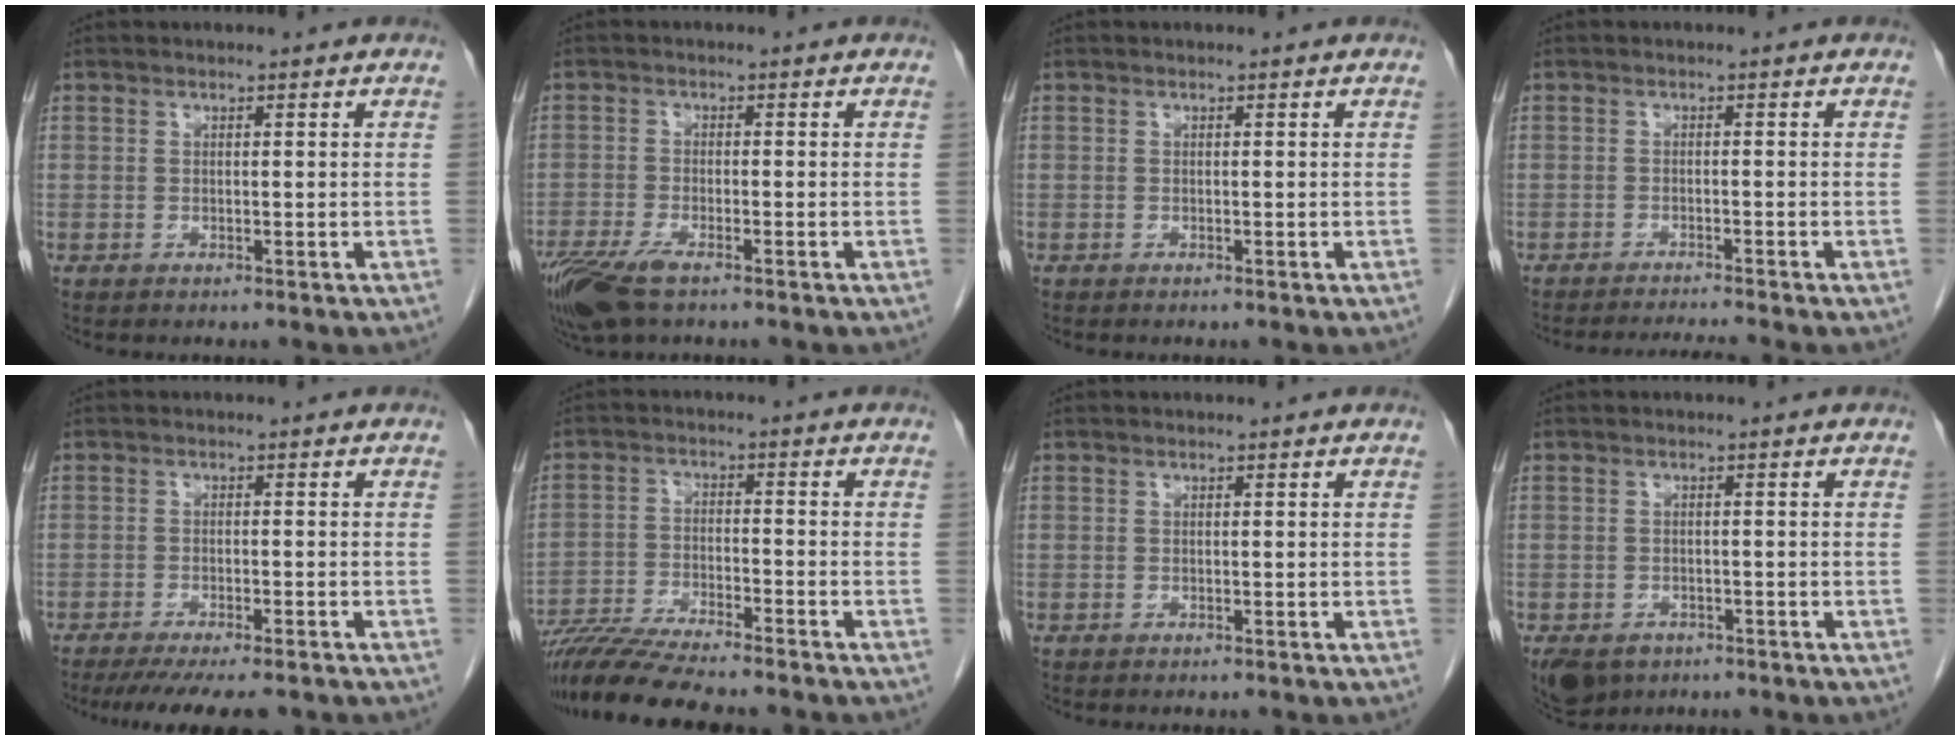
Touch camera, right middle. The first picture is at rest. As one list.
[{"total": 7.9, "force": [-5.4, 2.4, 5.2], "torque": [-0.103, -0.019, -0.098]}, {"total": 0.0}, {"total": 4.5, "force": [-4.1, -1.4, 1.2], "torque": [-0.015, -0.013, -0.065]}, {"total": 10.6, "force": [-8.8, 1.7, 5.6], "torque": [-0.072, -0.016, -0.123]}, {"total": 12.7, "force": [-11.1, 0.6, 6.2], "torque": [-0.103, -0.023, -0.182]}, {"total": 0.0}, {"total": 7.1, "force": [-4.3, 4.9, 2.6], "torque": [-0.056, -0.006, -0.064]}]